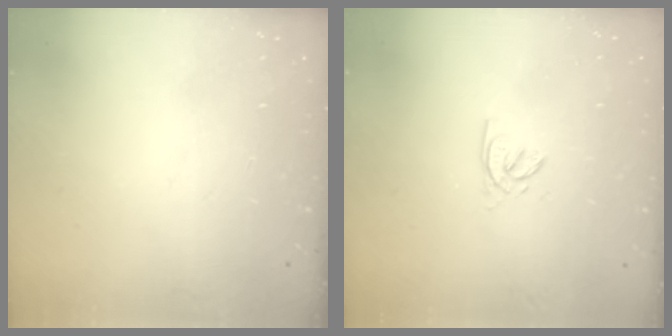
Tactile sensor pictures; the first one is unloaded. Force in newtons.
{"total": 1.4, "press": 1.4, "slide": 0.2}